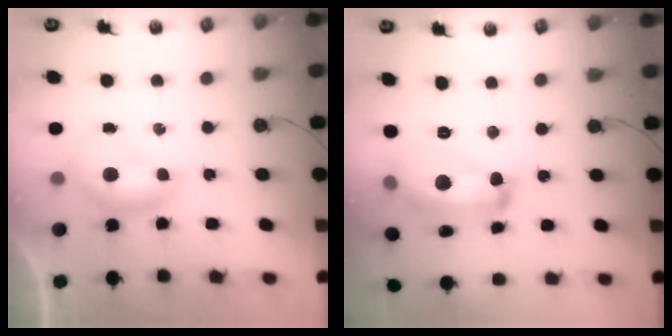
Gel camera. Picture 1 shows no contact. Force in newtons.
{"total": 13.3, "press": 13.3, "slide": 0.7}